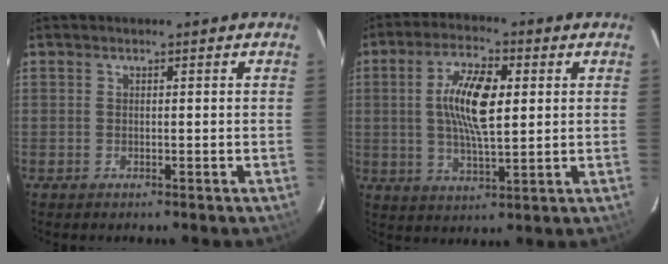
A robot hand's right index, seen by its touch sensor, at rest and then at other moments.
{"total": 10.7, "force": [1.8, 3.7, 9.8], "torque": [-0.186, 0.009, 0.032]}